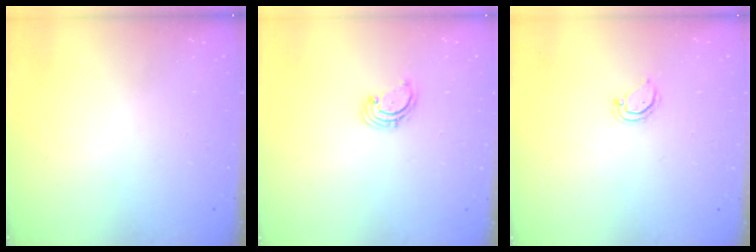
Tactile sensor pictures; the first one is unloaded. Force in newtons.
{"total": 1.6, "press": 1.6, "slide": 0.2}
{"total": 3.0, "press": 3.0, "slide": 0.2}